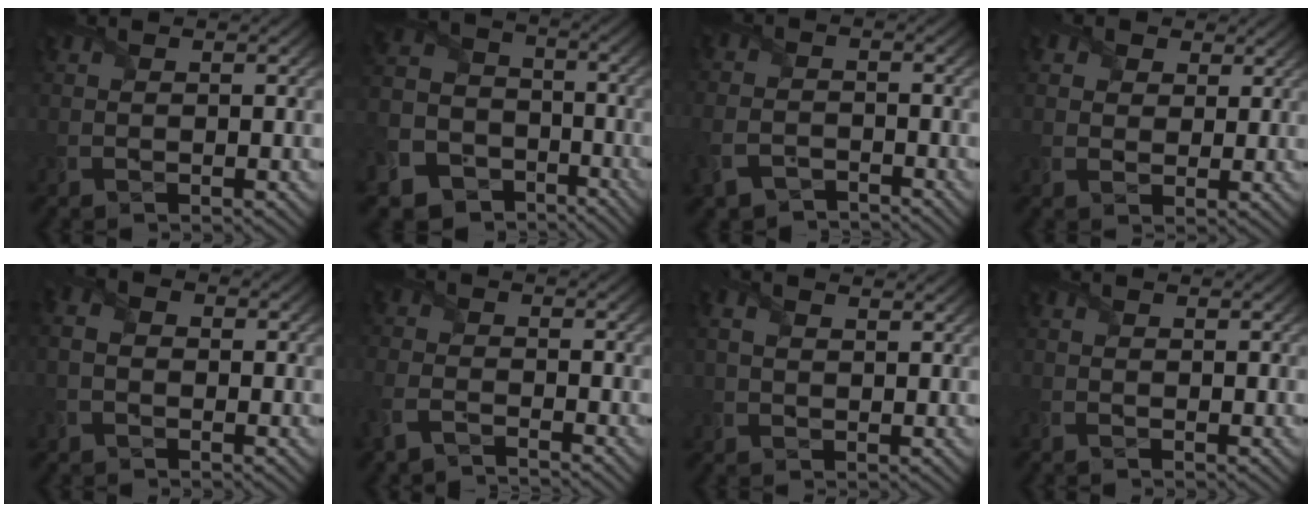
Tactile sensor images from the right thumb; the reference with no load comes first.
{"total": 14.0, "force": [-8.2, 10.3, 4.6], "torque": [-0.151, -0.050, -0.141]}
{"total": 4.9, "force": [-3.7, 2.6, 2.1], "torque": [-0.057, -0.012, -0.075]}
{"total": 4.7, "force": [2.7, 3.3, 1.8], "torque": [-0.072, -0.007, 0.045]}
{"total": 3.2, "force": [-0.8, 2.4, 1.9], "torque": [-0.044, 0.005, -0.017]}
{"total": 4.3, "force": [-3.6, 1.3, 2.0], "torque": [-0.052, -0.009, -0.086]}
{"total": 2.6, "force": [1.2, 1.4, 1.8], "torque": [-0.052, 0.005, 0.023]}
{"total": 0.8, "force": [-0.6, 0.2, 0.5], "torque": [-0.011, -0.004, -0.012]}